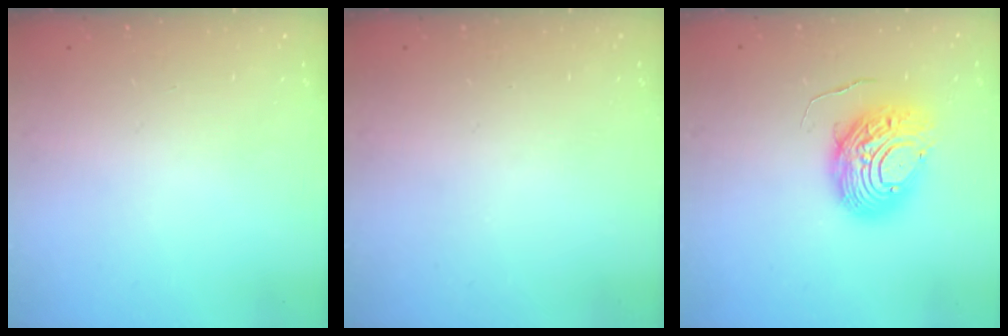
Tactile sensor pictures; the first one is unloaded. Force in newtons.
{"total": 0.0}
{"total": 11.8, "press": 11.8, "slide": 1.3}